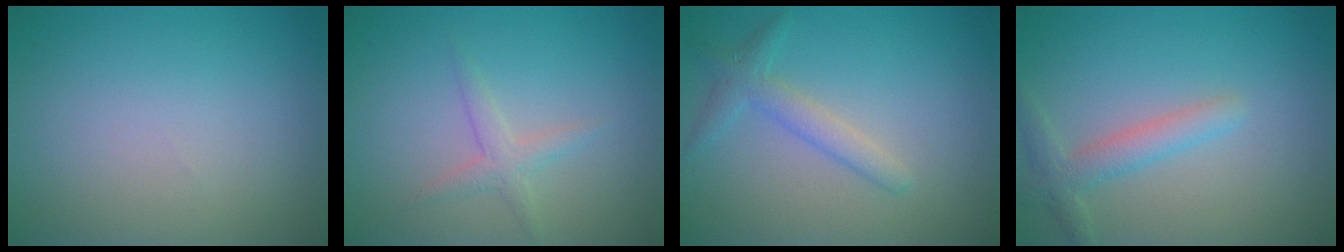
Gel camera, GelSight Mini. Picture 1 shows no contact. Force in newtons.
{"total": 1.6, "press": 1.6, "slide": 0.1}
{"total": 2.3, "press": 2.3, "slide": 0.1}
{"total": 2.6, "press": 2.5, "slide": 0.2}